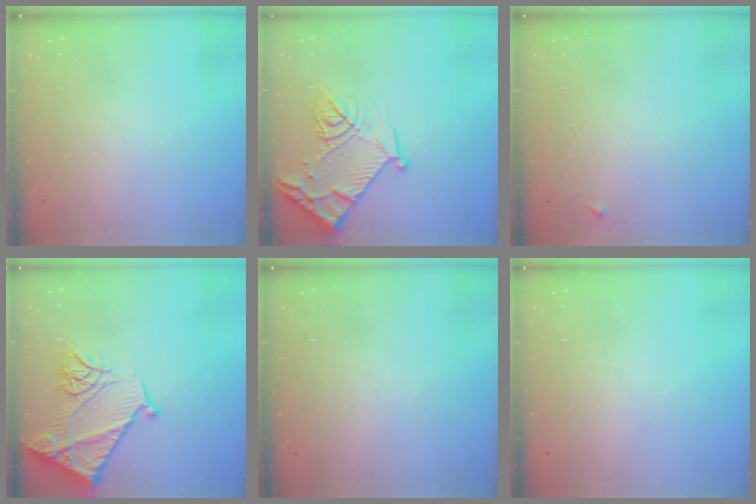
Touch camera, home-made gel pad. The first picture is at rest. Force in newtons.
{"total": 16.3, "press": 16.3, "slide": 1.8}
{"total": 2.6, "press": 2.6, "slide": 0.3}
{"total": 19.3, "press": 19.2, "slide": 2.1}
{"total": 0.0}
{"total": 0.0}